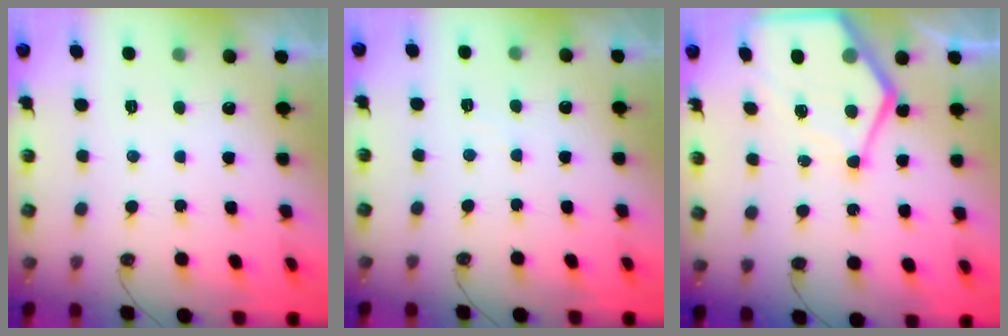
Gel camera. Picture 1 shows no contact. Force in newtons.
{"total": 3.0, "press": 2.9, "slide": 0.4}
{"total": 13.4, "press": 13.4, "slide": 1.1}